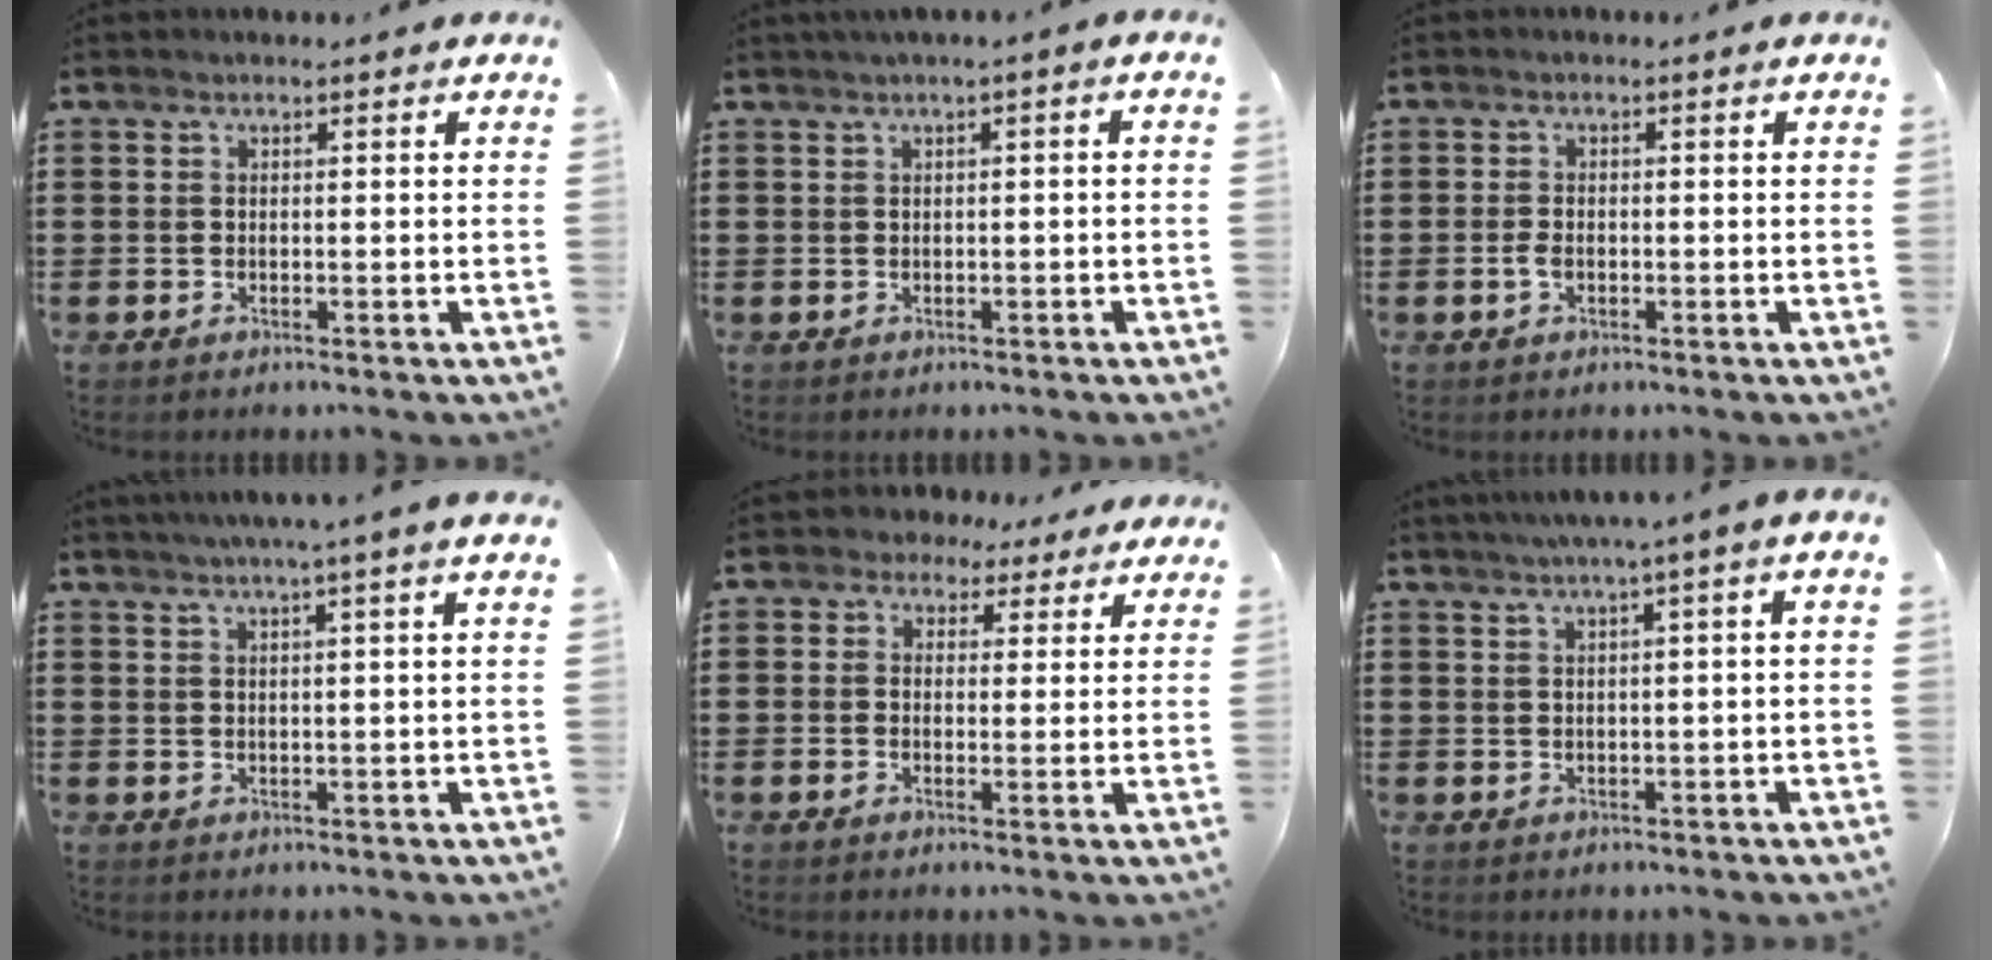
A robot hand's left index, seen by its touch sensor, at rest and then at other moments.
{"total": 1.0, "force": [-0.2, 0.0, 1.0], "torque": [-0.015, -0.004, -0.002]}
{"total": 1.7, "force": [-0.6, 1.0, 1.3], "torque": [-0.033, -0.002, -0.014]}
{"total": 2.7, "force": [1.8, -1.0, 1.8], "torque": [-0.036, -0.002, 0.028]}
{"total": 2.7, "force": [1.6, 2.1, 0.5], "torque": [-0.023, 0.007, 0.028]}
{"total": 2.2, "force": [0.7, -0.6, 2.0], "torque": [-0.034, -0.007, 0.009]}